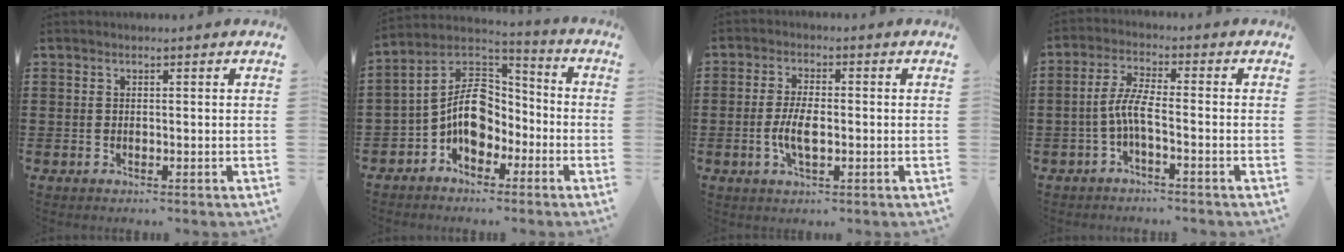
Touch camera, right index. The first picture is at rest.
{"total": 9.3, "force": [-2.3, 6.3, 6.4], "torque": [-0.155, 0.003, -0.049]}
{"total": 4.8, "force": [-0.9, 1.9, 4.3], "torque": [-0.096, -0.002, -0.022]}
{"total": 4.8, "force": [-1.8, 0.9, 4.3], "torque": [-0.107, -0.006, -0.043]}